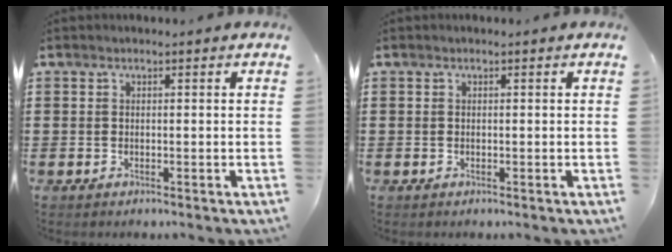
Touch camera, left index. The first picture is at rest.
{"total": 0.0}